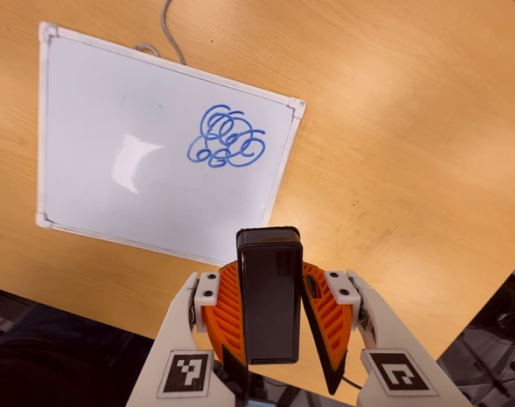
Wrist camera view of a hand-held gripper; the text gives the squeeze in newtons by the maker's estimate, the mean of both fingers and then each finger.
{"total": 6.1, "left": 5.5, "right": 6.7}